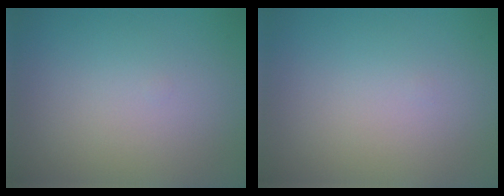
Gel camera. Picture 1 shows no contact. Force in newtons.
{"total": 0.0}